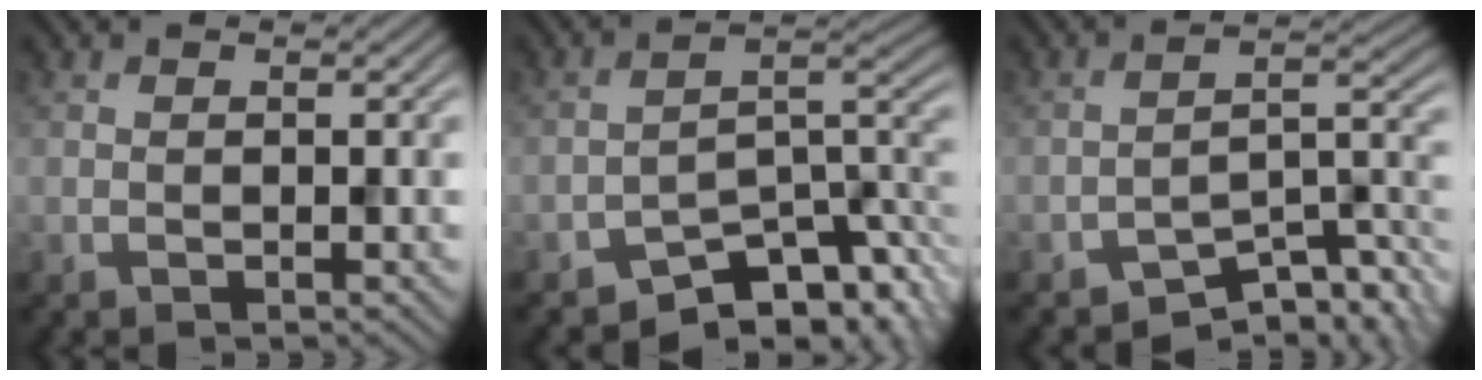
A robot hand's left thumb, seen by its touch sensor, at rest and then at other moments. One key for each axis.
{"total": 9.3, "fx": -6.7, "fy": 3.9, "fz": 5.2, "tx": -0.057, "ty": -0.008, "tz": -0.122}
{"total": 7.8, "fx": -6.2, "fy": 2.3, "fz": 4.2, "tx": -0.045, "ty": -0.001, "tz": -0.109}